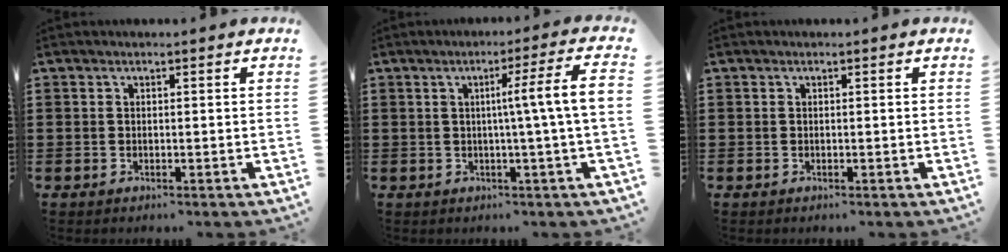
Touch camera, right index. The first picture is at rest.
{"total": 7.2, "force": [0.2, -1.0, 7.2], "torque": [-0.122, -0.012, -0.005]}
{"total": 0.0}